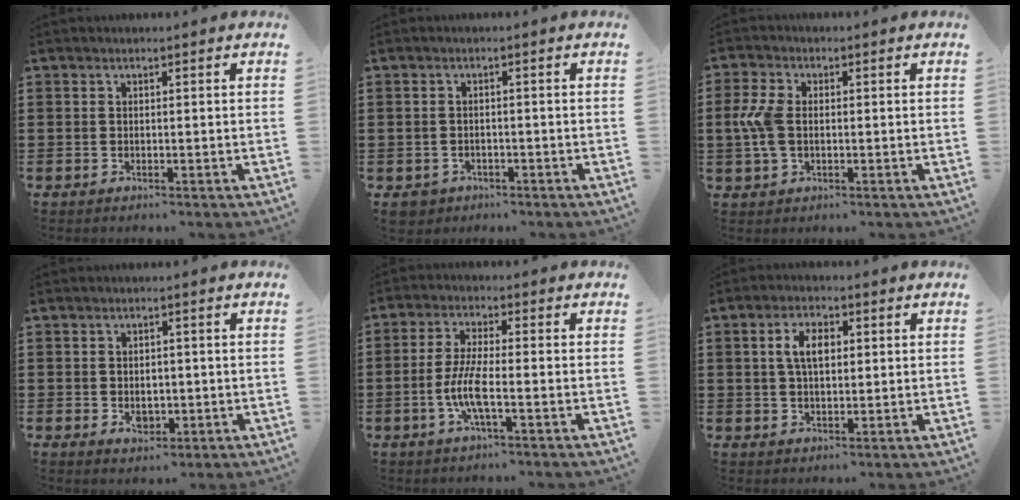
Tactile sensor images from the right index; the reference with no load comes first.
{"total": 1.6, "force": [-1.3, 0.9, -0.1], "torque": [-0.006, 0.005, -0.031]}
{"total": 5.7, "force": [-0.2, 3.4, 4.5], "torque": [-0.125, -0.002, -0.013]}
{"total": 2.5, "force": [-0.2, 2.0, 1.5], "torque": [-0.024, 0.005, -0.007]}
{"total": 6.4, "force": [-2.0, 1.3, 5.9], "torque": [-0.135, -0.011, -0.046]}
{"total": 4.7, "force": [1.0, 2.5, 3.9], "torque": [-0.084, 0.013, 0.014]}